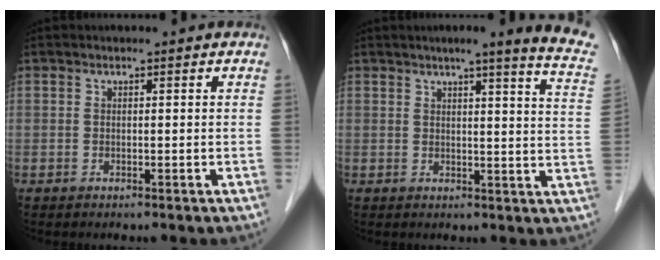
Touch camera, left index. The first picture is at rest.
{"total": 12.5, "force": [10.1, -0.3, 7.4], "torque": [-0.084, -0.033, 0.094]}